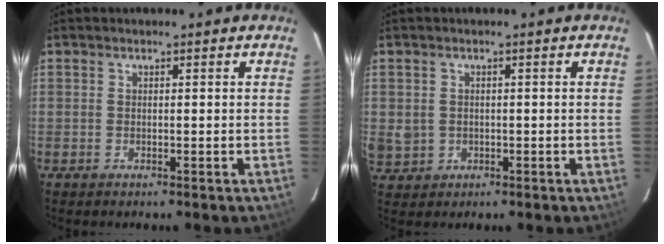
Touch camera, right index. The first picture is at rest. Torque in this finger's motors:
{"motor_torque": [0.13, 0.04, 0.01, 0.02]}